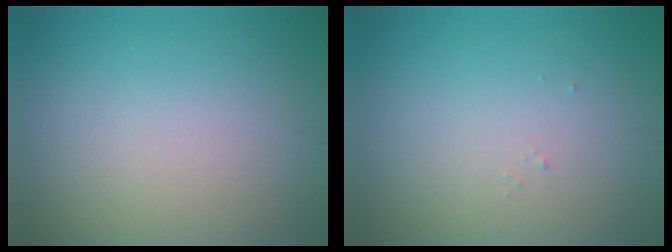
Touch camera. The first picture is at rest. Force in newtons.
{"total": 0.0}